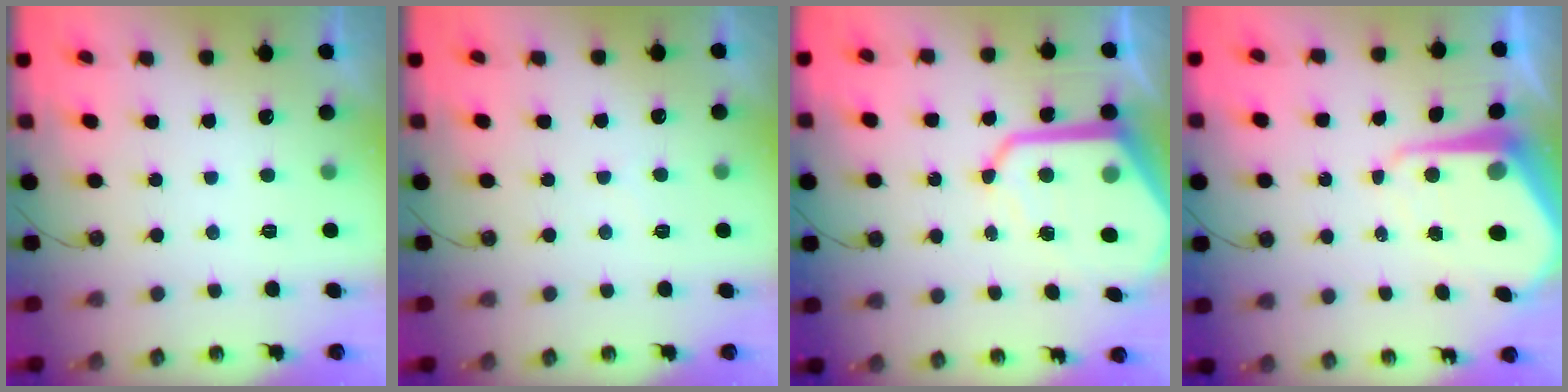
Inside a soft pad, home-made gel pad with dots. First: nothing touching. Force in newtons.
{"total": 3.6, "press": 3.6, "slide": 0.5}
{"total": 13.5, "press": 13.4, "slide": 1.0}
{"total": 10.2, "press": 10.1, "slide": 1.1}